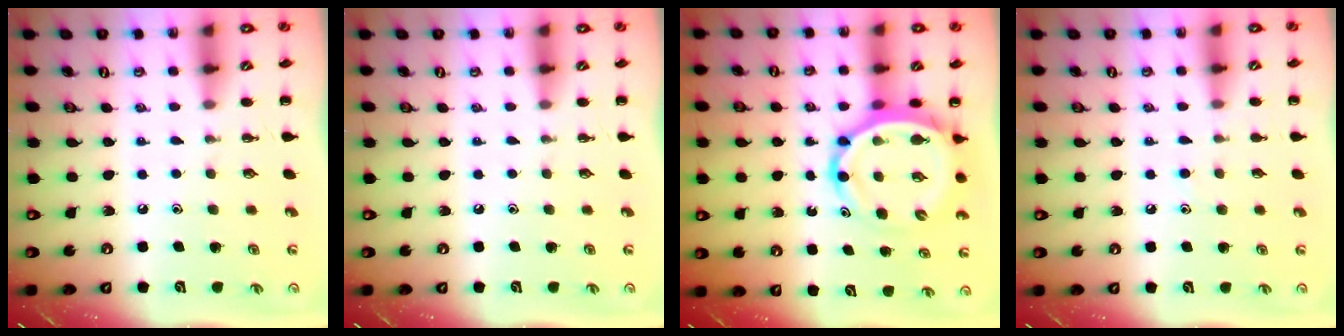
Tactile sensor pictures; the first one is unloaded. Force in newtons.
{"total": 0.0}
{"total": 10.3, "press": 9.9, "slide": 2.8}
{"total": 5.3, "press": 4.9, "slide": 2.1}